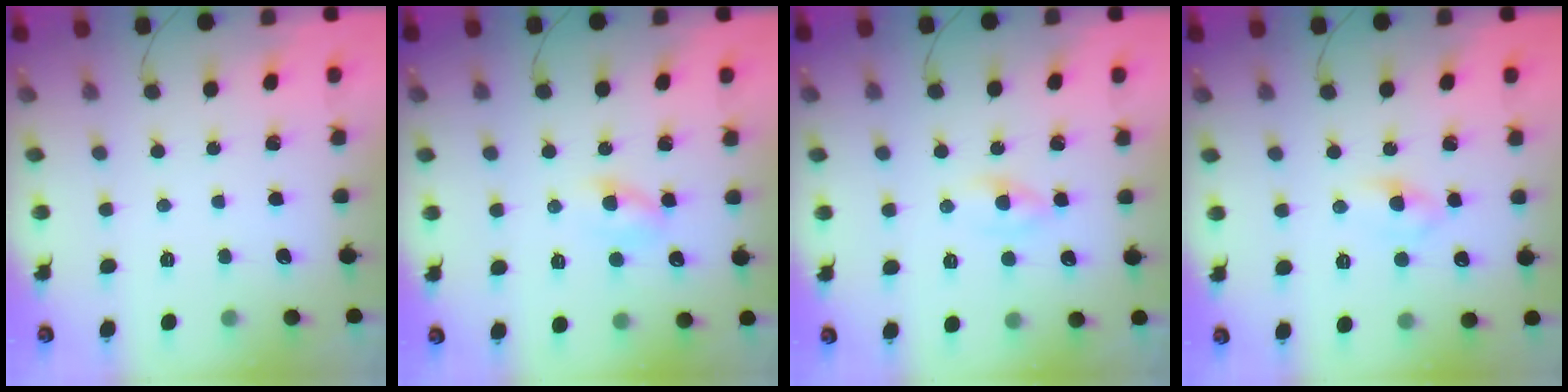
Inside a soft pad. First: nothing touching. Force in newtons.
{"total": 3.3, "press": 3.0, "slide": 1.3}
{"total": 1.4, "press": 1.1, "slide": 0.9}
{"total": 2.7, "press": 2.5, "slide": 1.1}